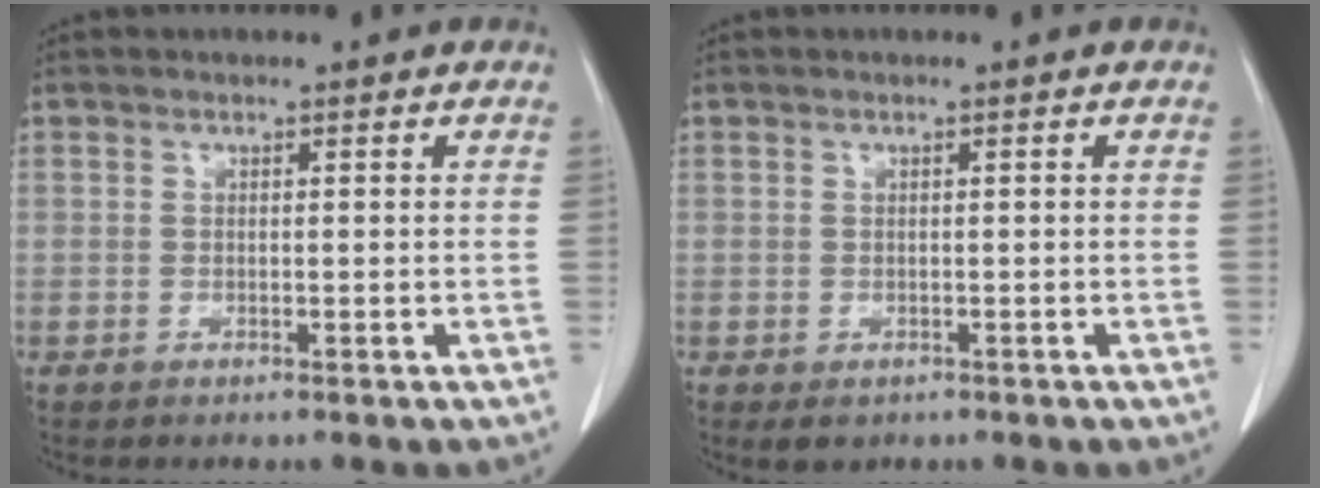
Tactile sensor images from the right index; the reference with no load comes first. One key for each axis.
{"total": 1.7, "fx": -0.9, "fy": 1.3, "fz": 0.8, "tx": -0.011, "ty": -0.001, "tz": -0.003}